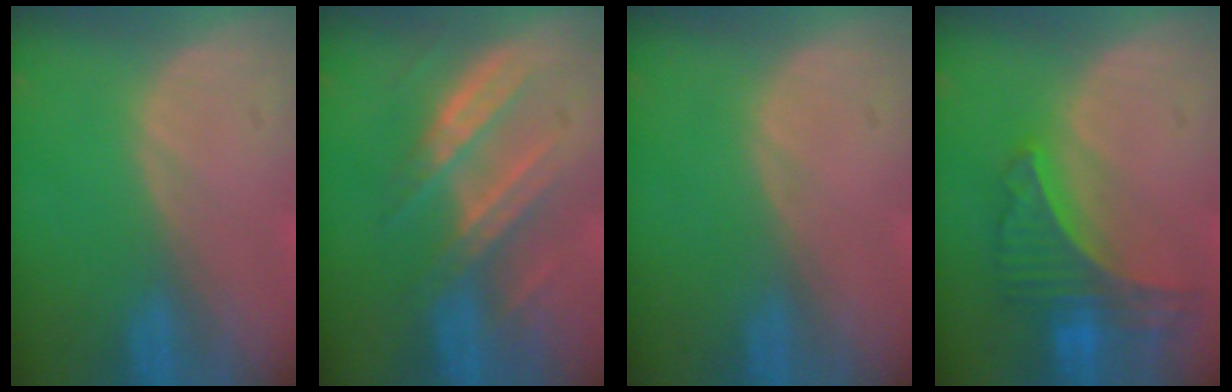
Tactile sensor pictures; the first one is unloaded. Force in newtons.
{"total": 7.5, "press": 7.2, "slide": 1.9}
{"total": 0.0}
{"total": 7.8, "press": 6.9, "slide": 3.6}